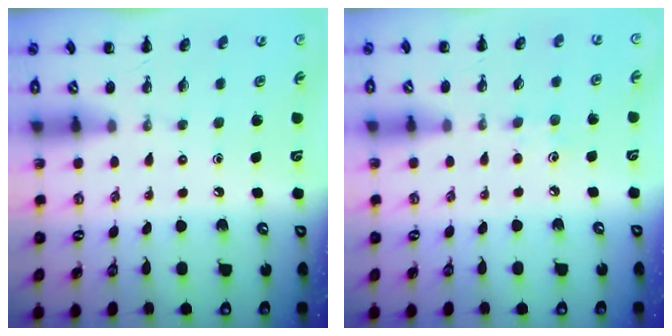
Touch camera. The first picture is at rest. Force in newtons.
{"total": 4.6, "press": 4.3, "slide": 1.4}